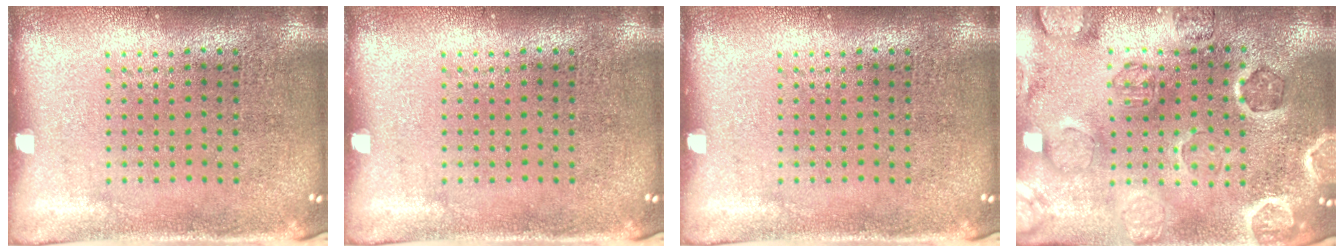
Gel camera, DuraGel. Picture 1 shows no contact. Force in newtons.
{"total": 0.0}
{"total": 0.0}
{"total": 1.7, "press": 1.7, "slide": 0.2}